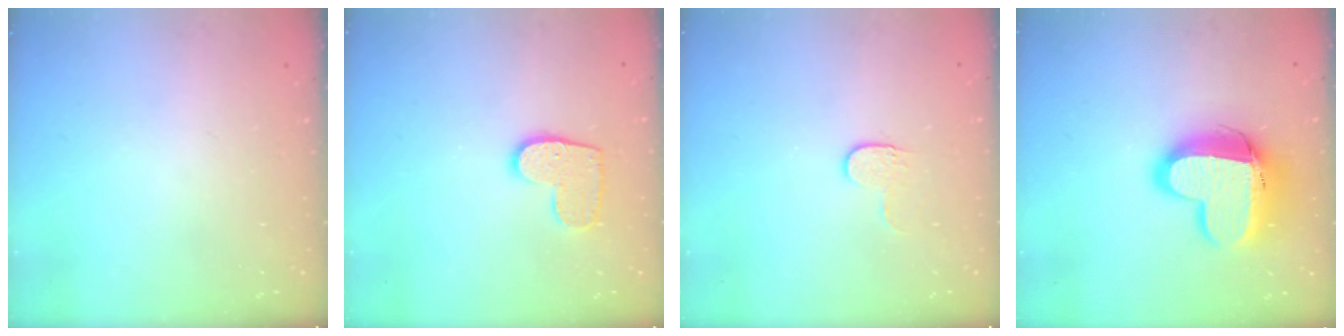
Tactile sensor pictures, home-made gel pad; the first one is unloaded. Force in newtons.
{"total": 9.8, "press": 9.8, "slide": 0.3}
{"total": 3.9, "press": 3.9, "slide": 0.5}
{"total": 16.0, "press": 16.0, "slide": 1.1}